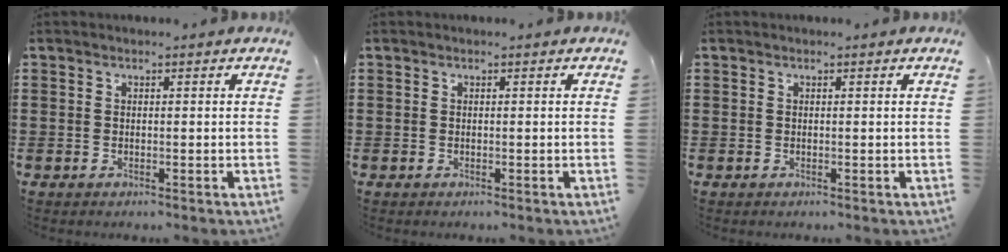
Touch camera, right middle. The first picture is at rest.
{"total": 0.0}
{"total": 0.0}